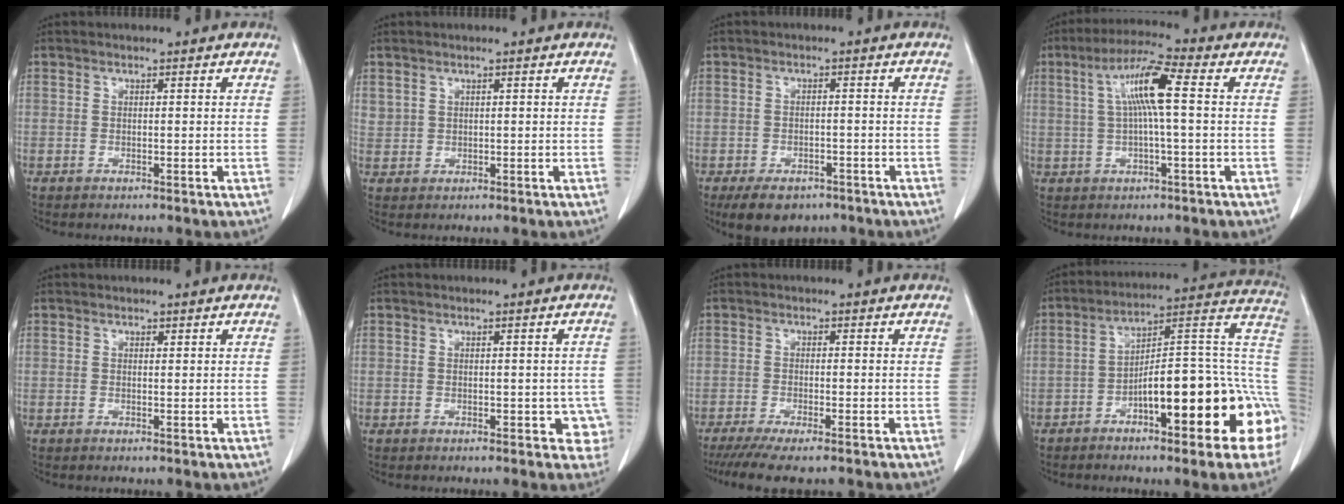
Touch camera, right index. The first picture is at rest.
{"total": 1.7, "force": [1.0, 1.4, 0.2], "torque": [0.008, 0.007, 0.019]}
{"total": 6.9, "force": [-4.9, 4.0, 2.9], "torque": [-0.040, 0.001, -0.068]}
{"total": 8.8, "force": [1.4, 0.6, 8.7], "torque": [-0.168, 0.021, 0.022]}
{"total": 0.0}
{"total": 3.5, "force": [-0.7, 2.4, 2.4], "torque": [-0.006, 0.014, -0.004]}
{"total": 7.4, "force": [-5.9, 0.6, 4.5], "torque": [-0.065, -0.017, -0.092]}
{"total": 20.4, "force": [-6.2, 5.1, 18.8], "torque": [-0.182, 0.039, -0.081]}